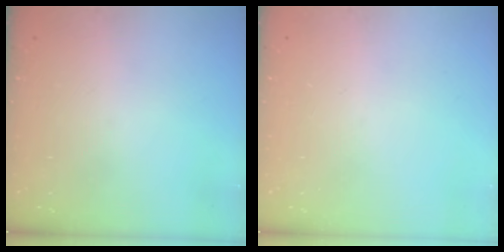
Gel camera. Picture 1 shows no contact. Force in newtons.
{"total": 0.0}